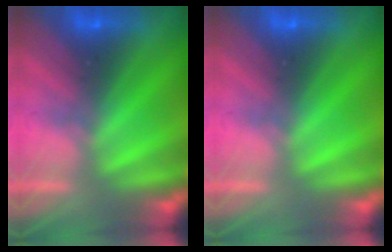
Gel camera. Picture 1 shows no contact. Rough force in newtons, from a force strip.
{"total": 0.0}